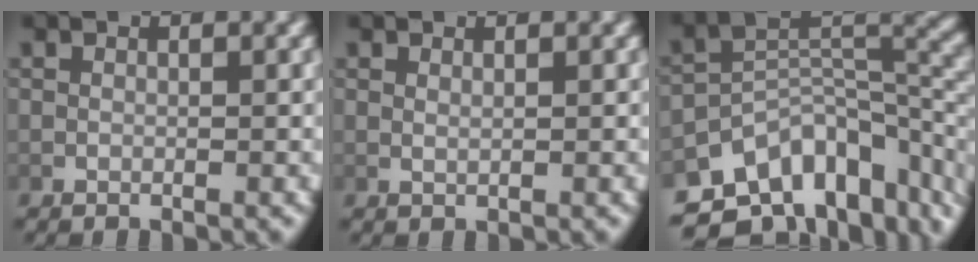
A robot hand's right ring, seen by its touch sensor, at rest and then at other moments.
{"total": 0.6, "force": [0.5, -0.2, 0.3], "torque": [-0.004, -0.004, 0.015]}
{"total": 14.0, "force": [-6.7, 8.9, 8.5], "torque": [-0.128, -0.022, -0.103]}